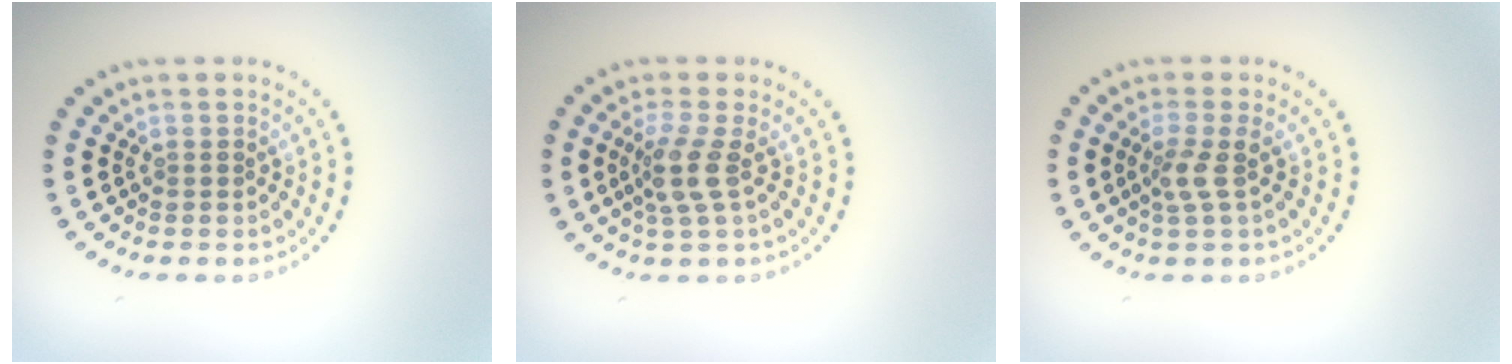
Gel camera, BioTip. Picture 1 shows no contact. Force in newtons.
{"total": 2.6, "press": 2.0, "slide": 1.7}
{"total": 1.9, "press": 1.4, "slide": 1.2}